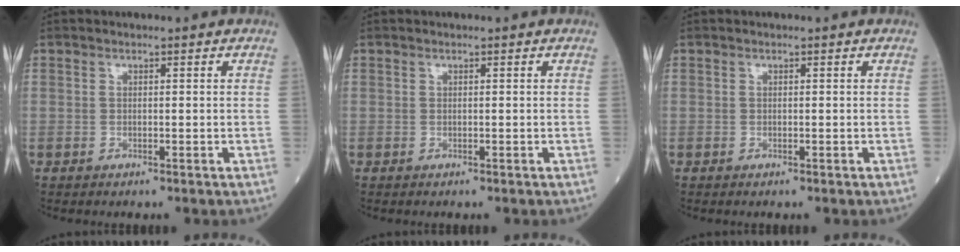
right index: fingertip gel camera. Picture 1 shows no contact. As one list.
[{"total": 0.0}, {"total": 0.0}]